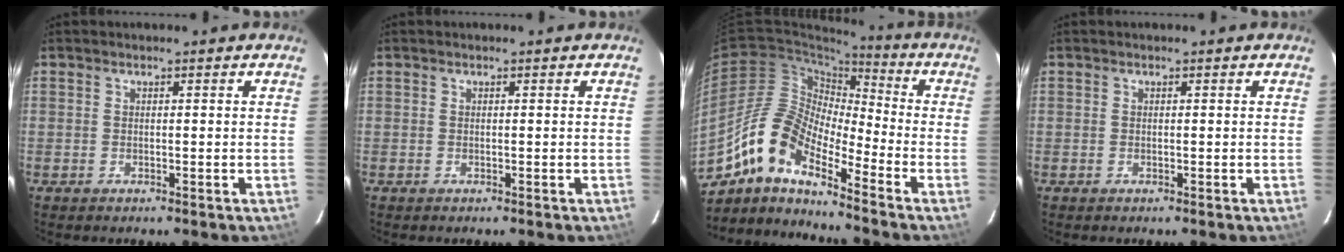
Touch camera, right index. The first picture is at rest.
{"total": 0.0}
{"total": 14.0, "force": [-10.2, 4.3, 8.6], "torque": [-0.149, 0.003, -0.209]}
{"total": 0.0}